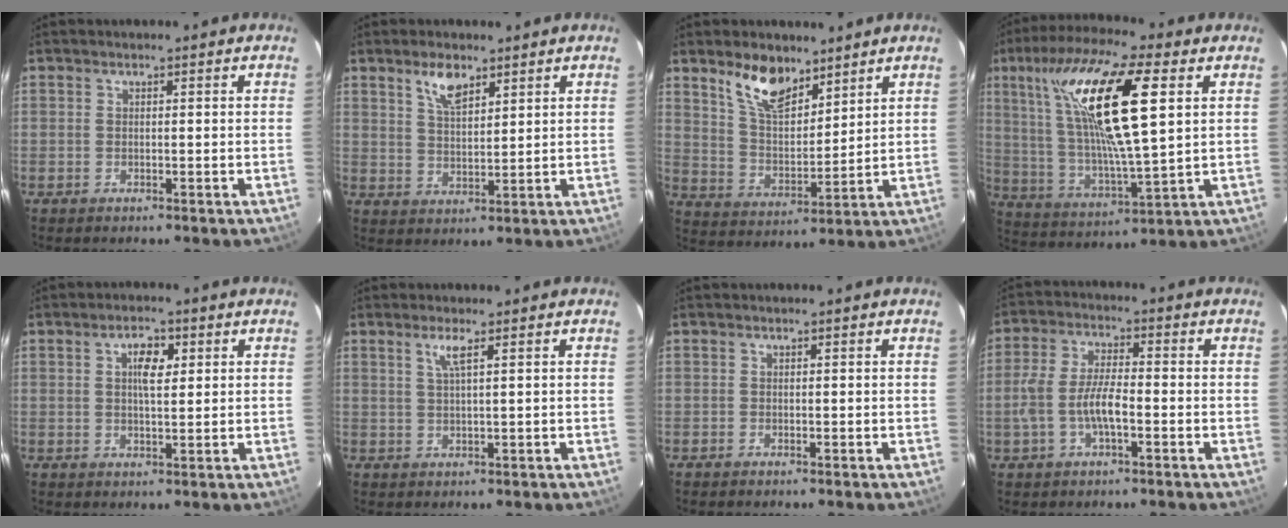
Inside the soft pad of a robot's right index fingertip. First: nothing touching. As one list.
[{"total": 5.6, "force": [3.7, 2.3, 3.6], "torque": [-0.061, 0.000, 0.071]}, {"total": 10.7, "force": [7.6, 4.7, 5.9], "torque": [-0.102, 0.000, 0.147]}, {"total": 20.9, "force": [7.5, 4.7, 19.0], "torque": [-0.354, 0.011, 0.141]}, {"total": 4.4, "force": [1.5, 1.8, 3.7], "torque": [-0.062, 0.007, 0.025]}, {"total": 2.5, "force": [1.3, -0.3, 2.1], "torque": [-0.041, -0.004, 0.026]}, {"total": 0.0}, {"total": 7.6, "force": [-2.3, 2.5, 6.8], "torque": [-0.143, 0.005, -0.042]}]